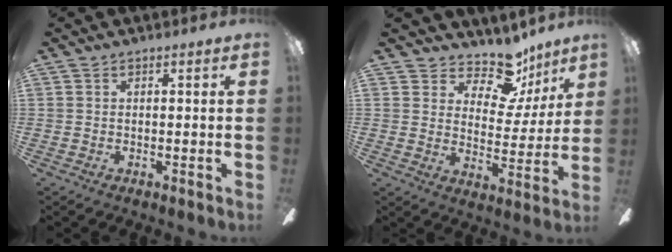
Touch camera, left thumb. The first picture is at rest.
{"total": 13.6, "force": [10.2, 6.6, 6.1], "torque": [-0.095, -0.070, 0.181]}